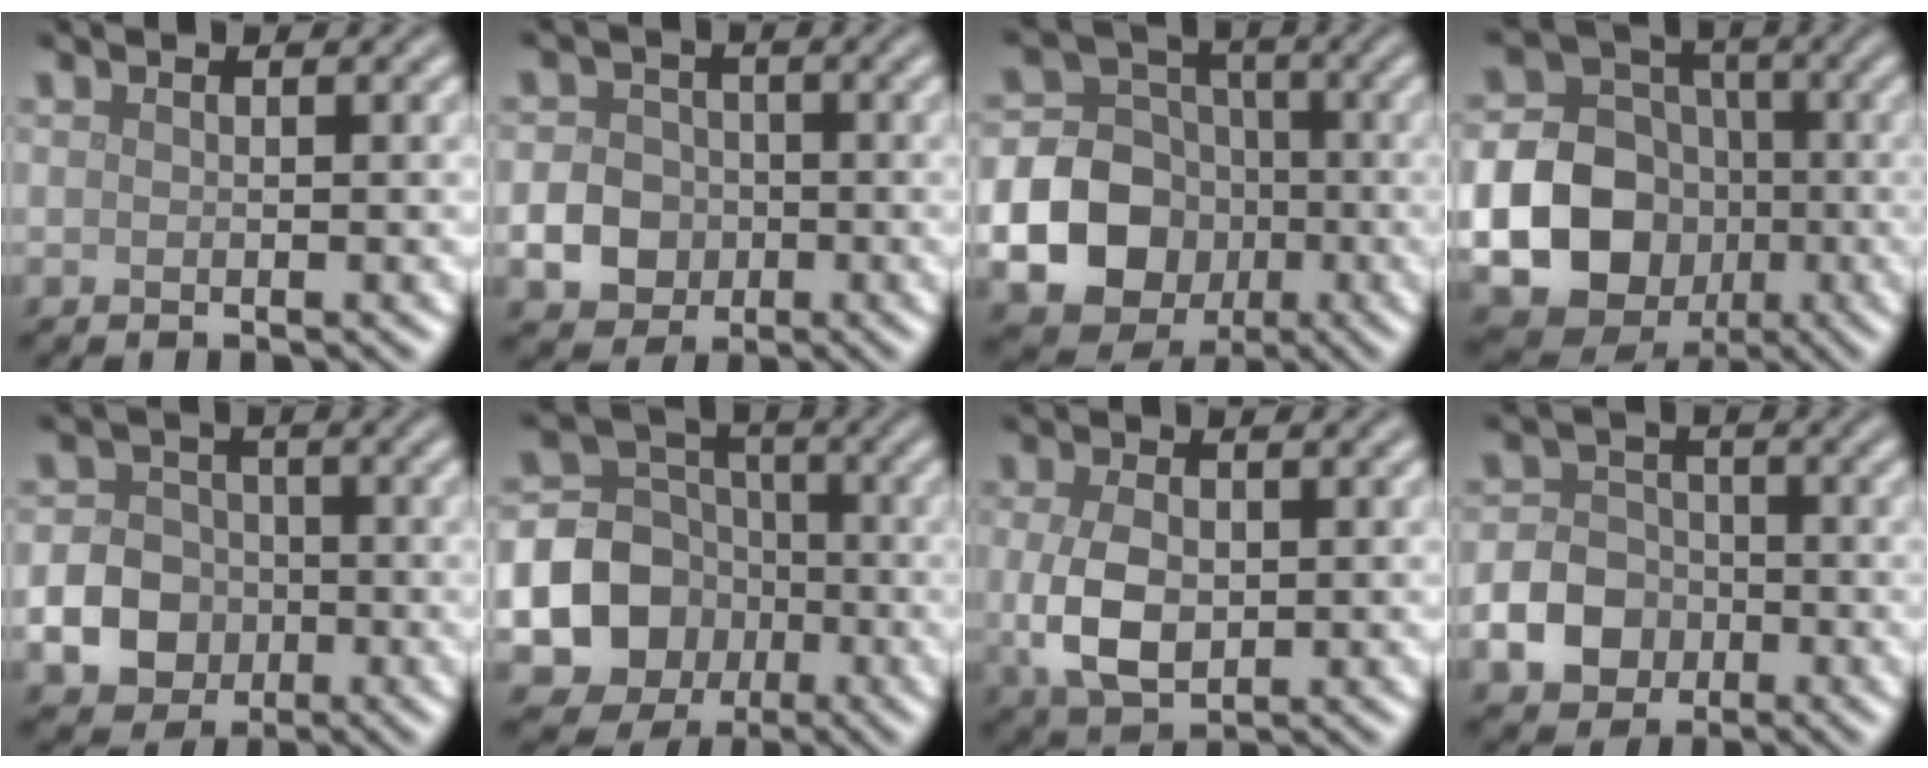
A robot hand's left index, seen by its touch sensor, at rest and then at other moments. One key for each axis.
{"total": 3.8, "fx": -1.0, "fy": 3.4, "fz": 1.6, "tx": -0.022, "ty": 0.002, "tz": -0.026}
{"total": 18.5, "fx": -5.3, "fy": 17.2, "fz": 4.6, "tx": -0.137, "ty": -0.047, "tz": -0.104}
{"total": 20.7, "fx": -4.9, "fy": 19.1, "fz": 6.3, "tx": -0.168, "ty": -0.046, "tz": -0.107}
{"total": 7.1, "fx": -2.1, "fy": 6.3, "fz": 2.6, "tx": -0.042, "ty": -0.008, "tz": -0.061}
{"total": 12.3, "fx": -3.6, "fy": 11.2, "fz": 3.4, "tx": -0.073, "ty": -0.022, "tz": -0.088}
{"total": 4.9, "fx": -0.3, "fy": 3.2, "fz": 3.7, "tx": -0.083, "ty": -0.006, "tz": -0.002}
{"total": 4.8, "fx": -1.8, "fy": 3.9, "fz": 2.0, "tx": -0.031, "ty": 0.001, "tz": -0.045}